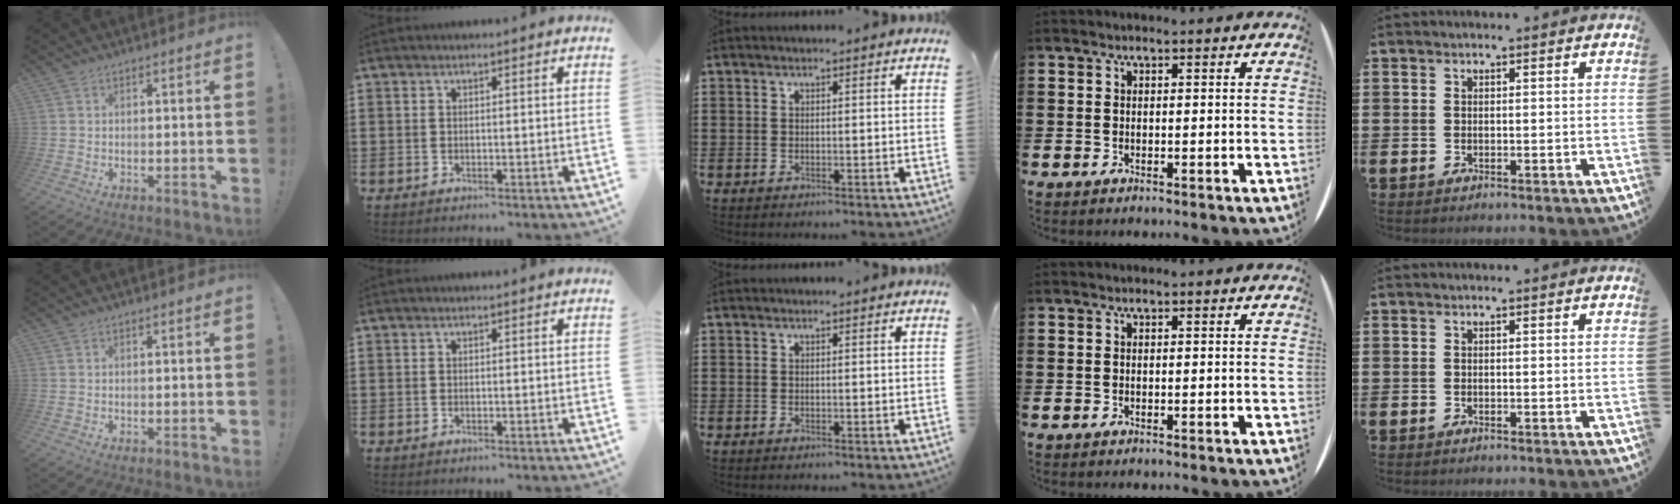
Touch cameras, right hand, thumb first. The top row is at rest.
{}